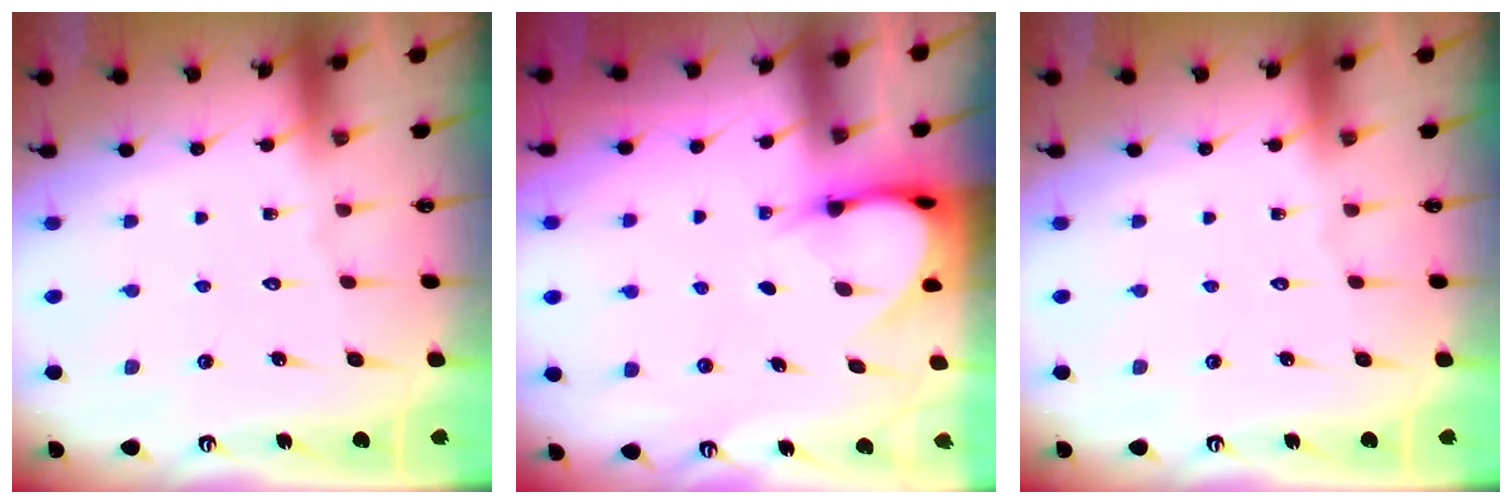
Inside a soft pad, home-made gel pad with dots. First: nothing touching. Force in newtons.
{"total": 4.8, "press": 4.8, "slide": 0.6}
{"total": 0.0}